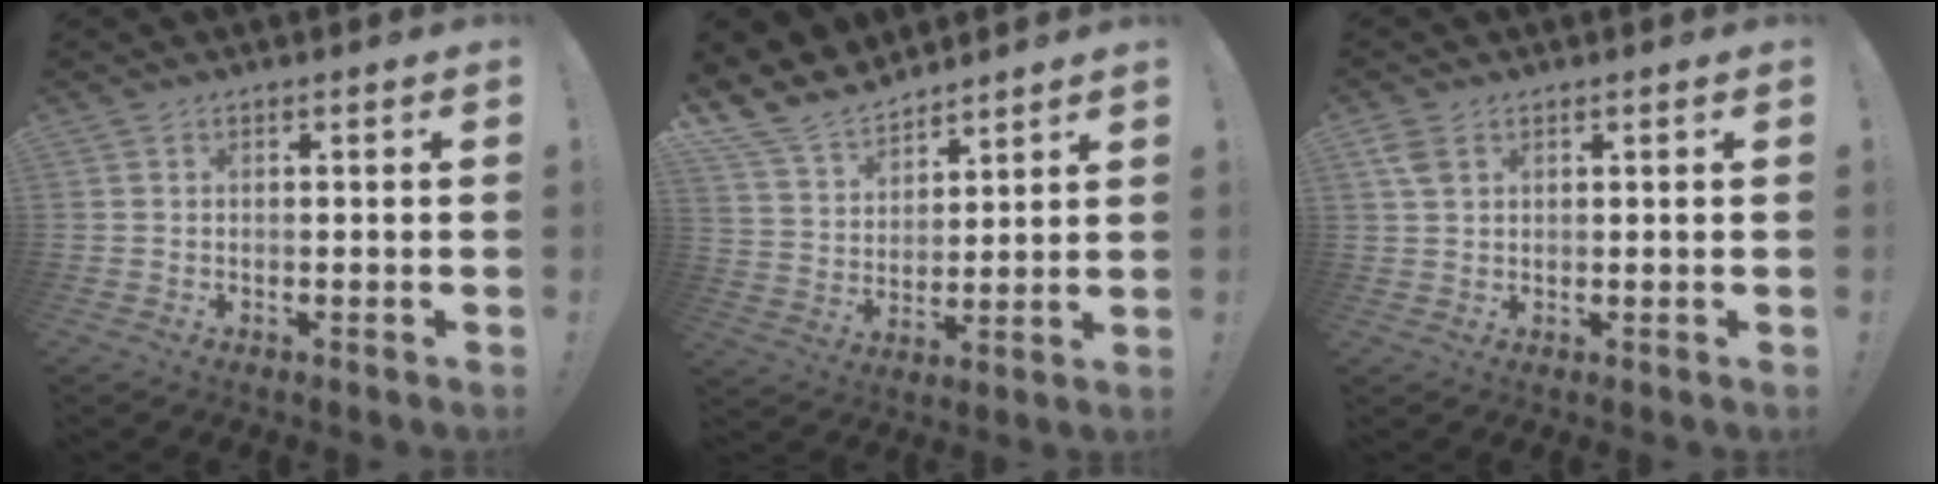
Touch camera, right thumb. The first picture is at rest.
{"total": 13.3, "force": [11.3, 6.4, 3.0], "torque": [-0.082, -0.085, 0.219]}
{"total": 3.9, "force": [1.8, 2.4, 2.4], "torque": [-0.042, -0.002, 0.036]}